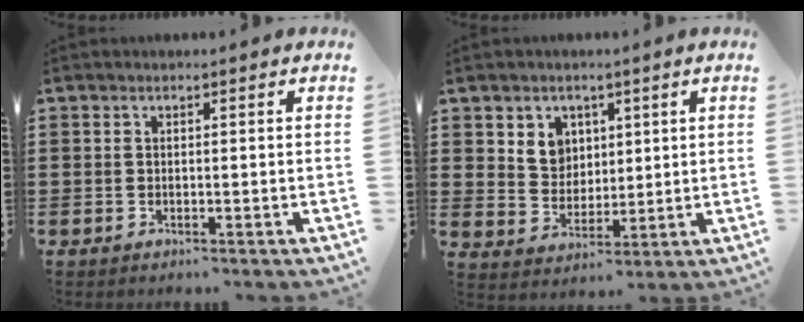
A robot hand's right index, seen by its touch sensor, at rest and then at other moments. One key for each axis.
{"total": 5.3, "fx": 2.4, "fy": 4.5, "fz": 1.2, "tx": -0.039, "ty": 0.011, "tz": 0.042}